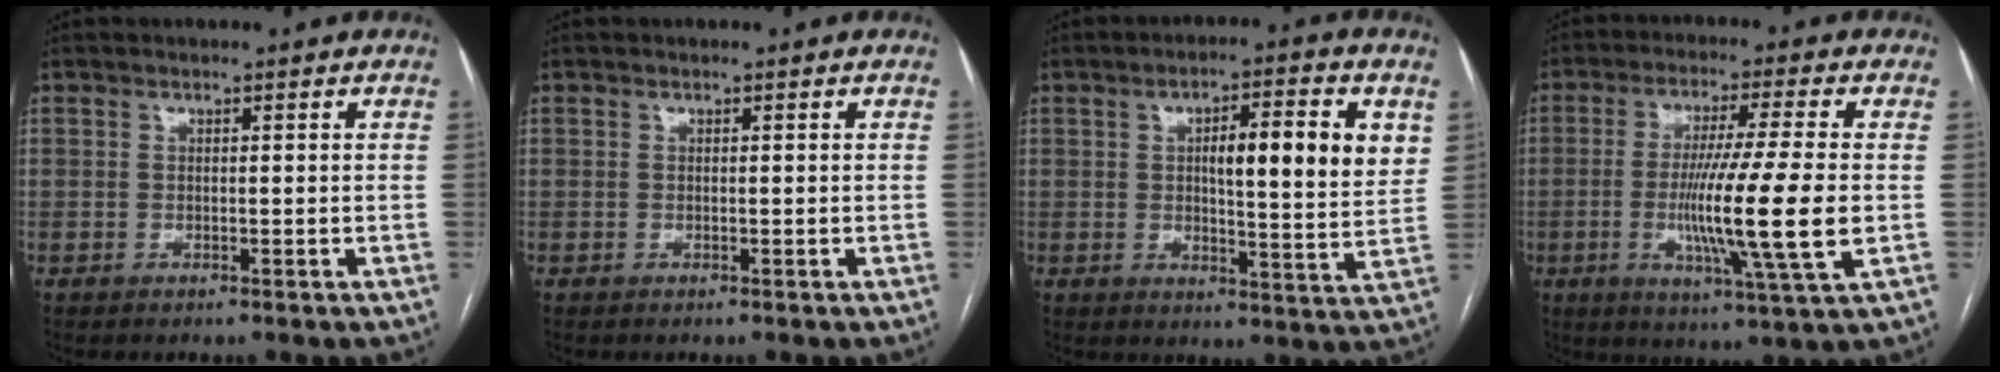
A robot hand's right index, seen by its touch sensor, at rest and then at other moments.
{"total": 0.0}
{"total": 12.0, "force": [3.3, 2.1, 11.4], "torque": [-0.162, 0.009, 0.046]}
{"total": 14.3, "force": [-1.9, -0.9, 14.2], "torque": [-0.258, -0.024, -0.040]}